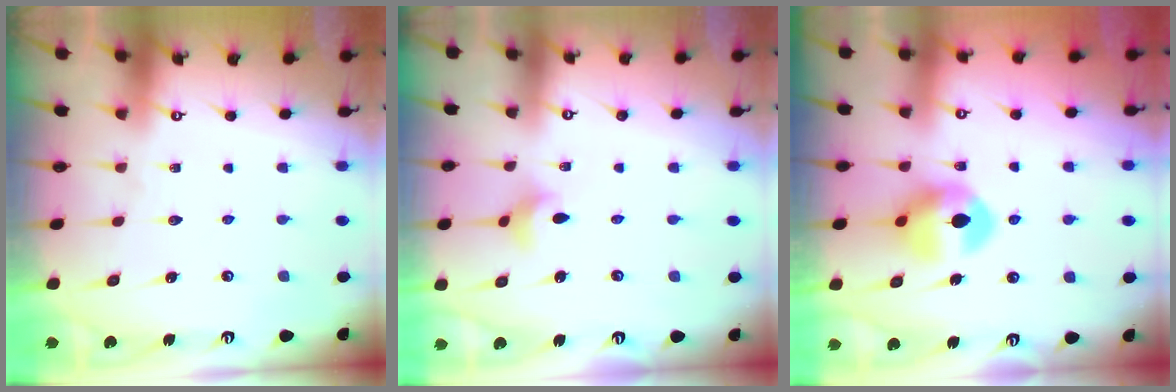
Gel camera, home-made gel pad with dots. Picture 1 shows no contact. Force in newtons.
{"total": 4.3, "press": 4.2, "slide": 0.7}
{"total": 10.3, "press": 10.3, "slide": 0.0}